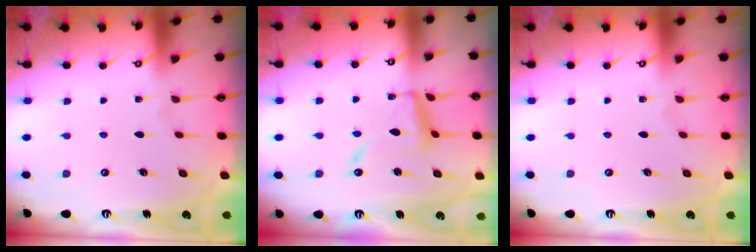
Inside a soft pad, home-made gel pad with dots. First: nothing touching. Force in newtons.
{"total": 12.9, "press": 12.9, "slide": 1.0}
{"total": 0.0}